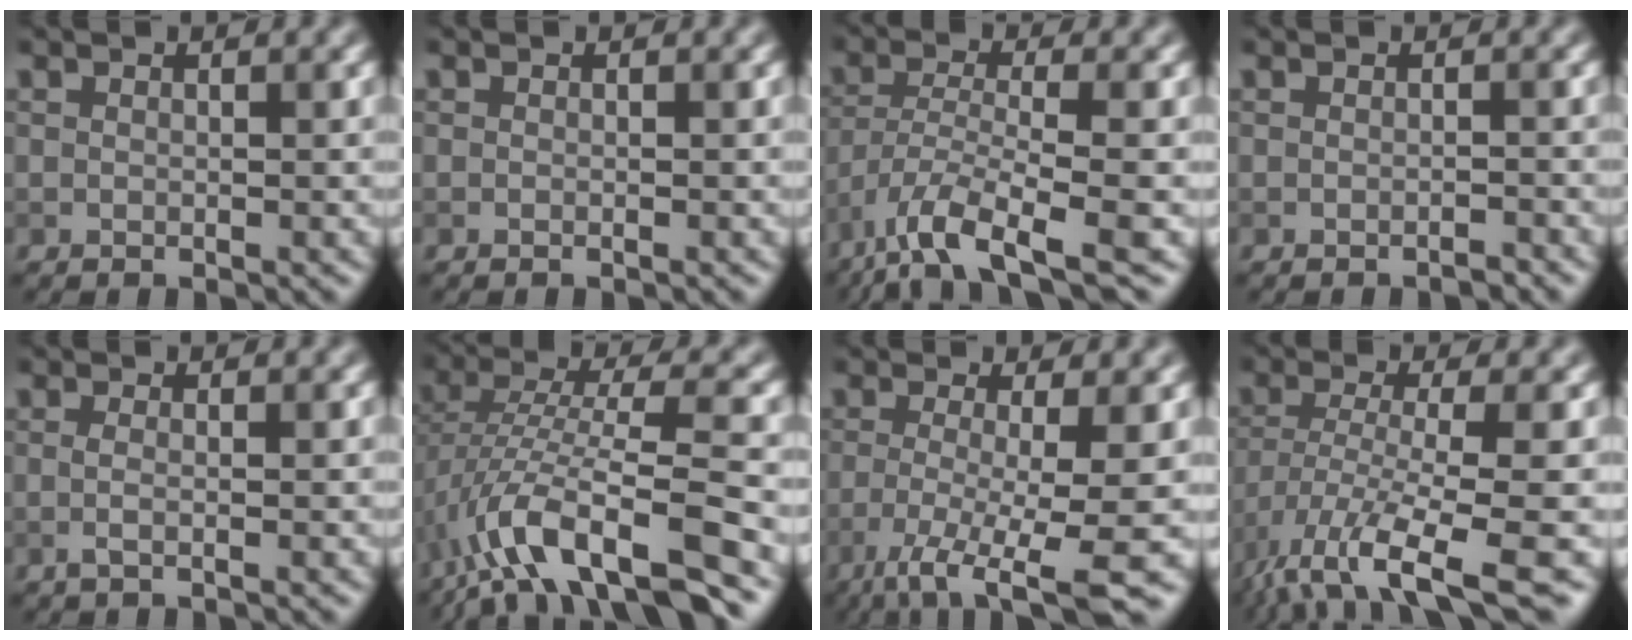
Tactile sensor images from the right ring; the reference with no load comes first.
{"total": 0.0}
{"total": 7.0, "force": [-4.5, 1.8, 5.0], "torque": [-0.094, -0.009, -0.090]}
{"total": 0.9, "force": [-0.8, 0.1, 0.3], "torque": [0.000, 0.003, -0.015]}
{"total": 1.2, "force": [-0.1, 0.4, 1.2], "torque": [-0.022, -0.004, -0.005]}
{"total": 10.5, "force": [-5.2, 3.3, 8.6], "torque": [-0.157, 0.008, -0.101]}
{"total": 8.0, "force": [-3.5, 1.8, 7.0], "torque": [-0.106, -0.016, -0.068]}
{"total": 9.7, "force": [-5.4, 2.7, 7.6], "torque": [-0.139, -0.022, -0.097]}